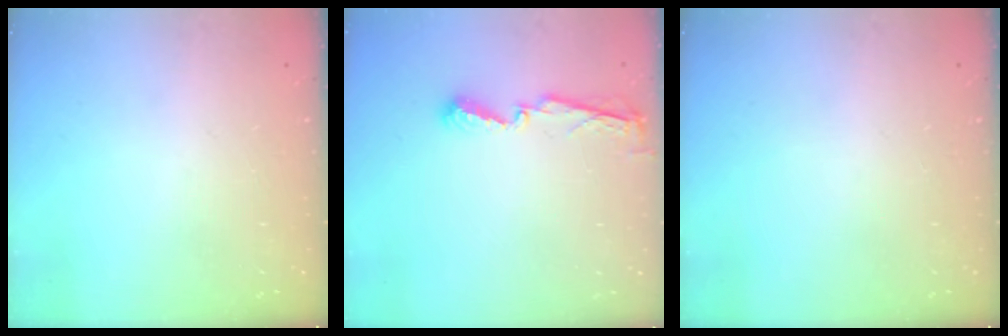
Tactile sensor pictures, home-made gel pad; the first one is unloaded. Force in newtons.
{"total": 5.1, "press": 5.1, "slide": 0.4}
{"total": 0.0}